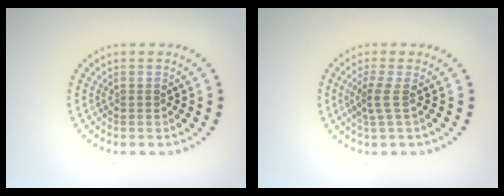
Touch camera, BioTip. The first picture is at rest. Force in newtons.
{"total": 1.9, "press": 1.3, "slide": 1.5}